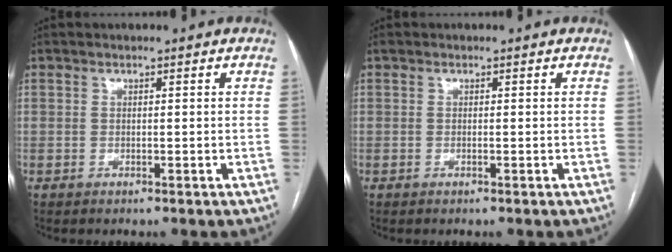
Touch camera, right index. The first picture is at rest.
{"total": 0.0}